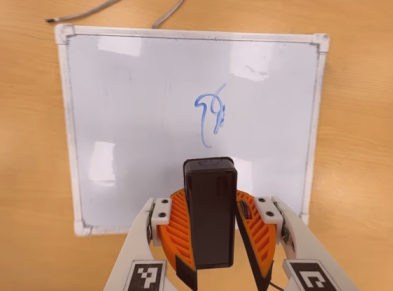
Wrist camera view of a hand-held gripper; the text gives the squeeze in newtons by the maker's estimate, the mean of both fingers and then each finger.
{"total": 7.6, "left": 8.6, "right": 6.6}